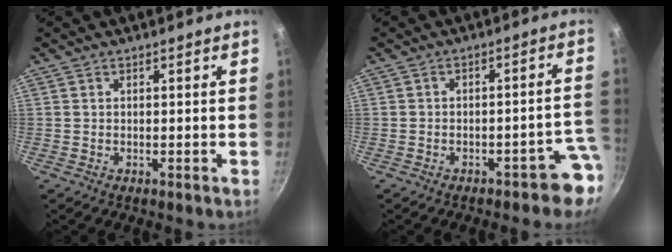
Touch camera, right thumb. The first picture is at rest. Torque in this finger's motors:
{"motor_torque": [1.34, 0.96, 0.25, -0.97, 0.17]}